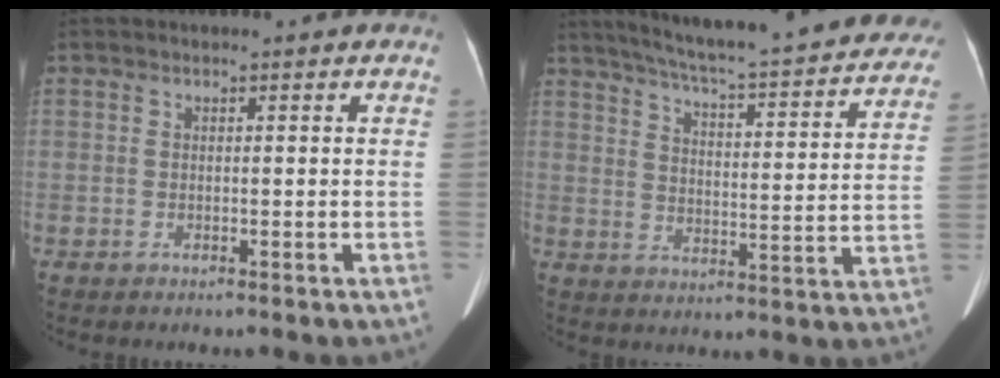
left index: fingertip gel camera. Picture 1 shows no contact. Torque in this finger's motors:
{"motor_torque": [0.69, -1.44, 0.12, 0.07]}